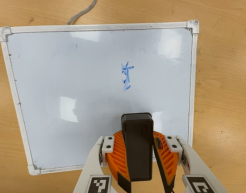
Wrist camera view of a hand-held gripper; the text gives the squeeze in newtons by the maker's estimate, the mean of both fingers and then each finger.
{"total": 9.8, "left": 9.5, "right": 10.2}